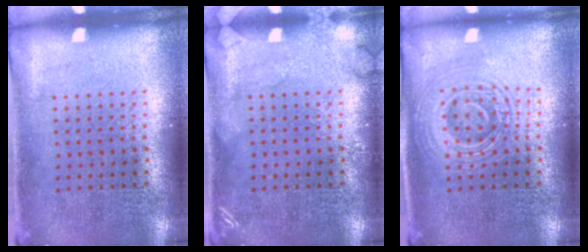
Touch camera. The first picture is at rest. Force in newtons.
{"total": 1.5, "press": 1.5, "slide": 0.2}
{"total": 2.8, "press": 2.8, "slide": 0.5}